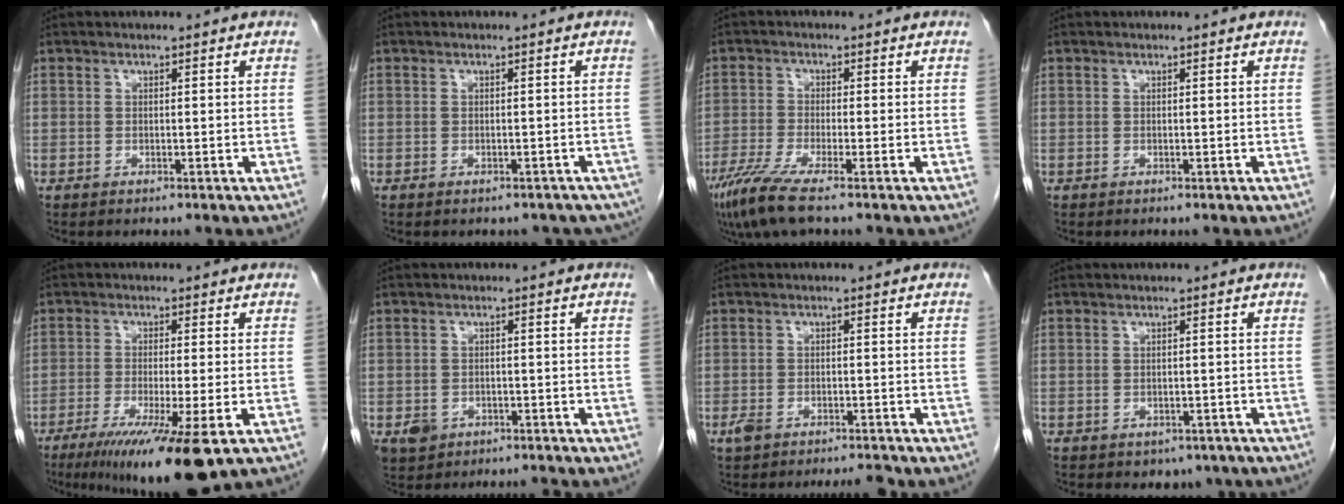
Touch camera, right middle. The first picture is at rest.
{"total": 7.5, "force": [-6.2, 3.6, 2.2], "torque": [-0.019, 0.005, -0.060]}
{"total": 6.4, "force": [-4.5, -0.1, 4.5], "torque": [-0.088, -0.020, -0.089]}
{"total": 0.0}
{"total": 12.3, "force": [-7.2, -0.1, 9.9], "torque": [-0.152, -0.038, -0.116]}
{"total": 2.8, "force": [-1.6, 2.1, 0.8], "torque": [-0.020, 0.002, -0.022]}
{"total": 3.4, "force": [-2.6, 1.1, 1.9], "torque": [-0.045, 0.002, -0.042]}
{"total": 3.1, "force": [-2.2, 2.0, 0.7], "torque": [-0.005, 0.004, -0.024]}